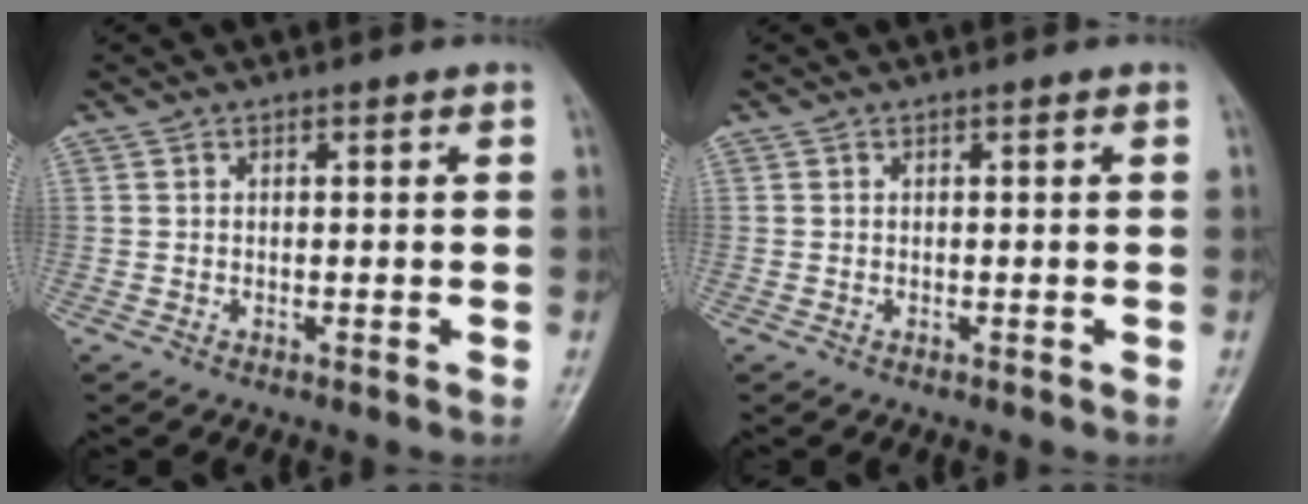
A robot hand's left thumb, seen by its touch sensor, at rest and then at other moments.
{"total": 0.0}